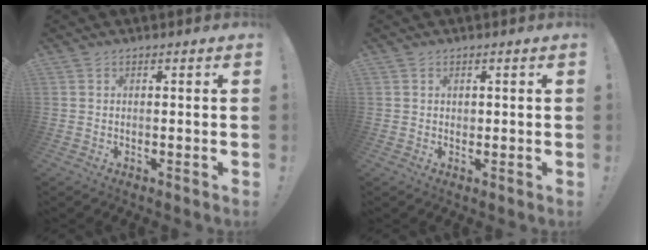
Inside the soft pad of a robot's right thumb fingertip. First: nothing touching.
{"total": 0.5, "force": [0.2, 0.5, 0.1], "torque": [0.002, 0.001, 0.003]}